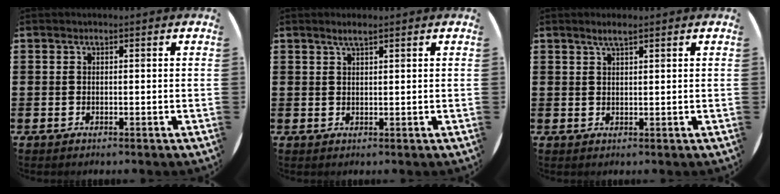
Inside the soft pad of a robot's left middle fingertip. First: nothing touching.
{"total": 1.5, "force": [1.3, 0.1, 0.9], "torque": [-0.018, 0.003, 0.022]}
{"total": 1.9, "force": [1.5, 0.2, 1.1], "torque": [-0.022, 0.004, 0.026]}